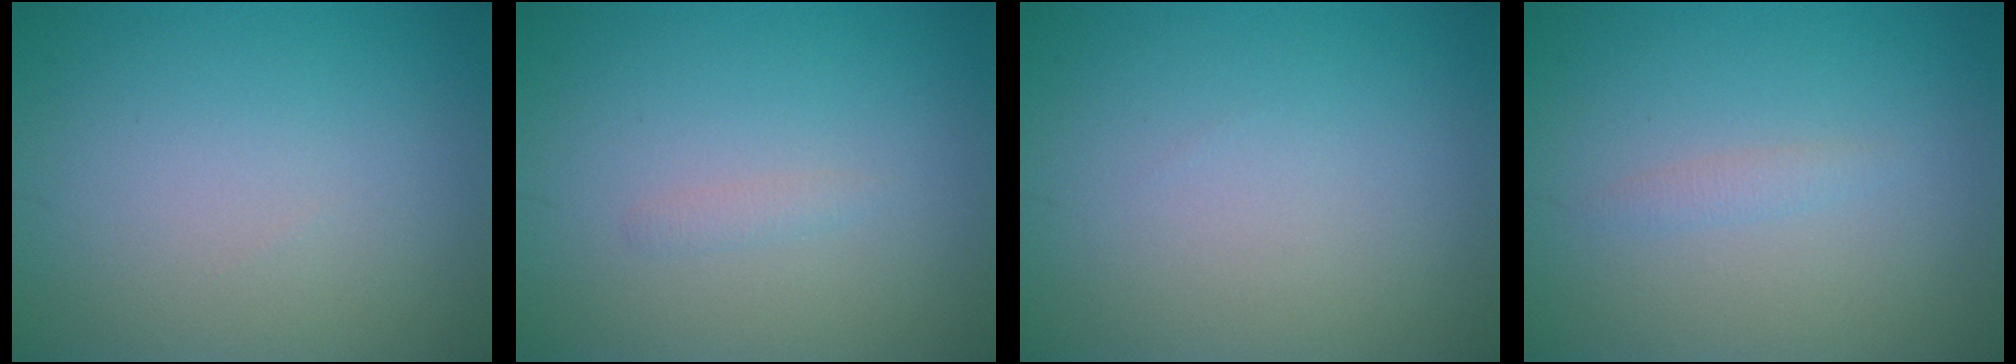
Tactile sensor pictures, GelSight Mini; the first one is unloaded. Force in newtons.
{"total": 0.7, "press": 0.7, "slide": 0.0}
{"total": 0.0}
{"total": 0.9, "press": 0.9, "slide": 0.0}